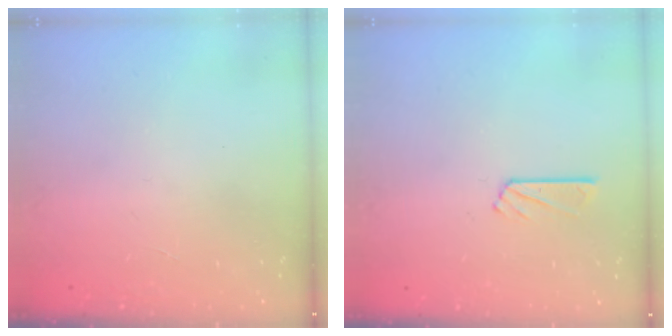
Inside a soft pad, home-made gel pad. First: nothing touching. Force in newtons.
{"total": 3.7, "press": 3.7, "slide": 0.3}